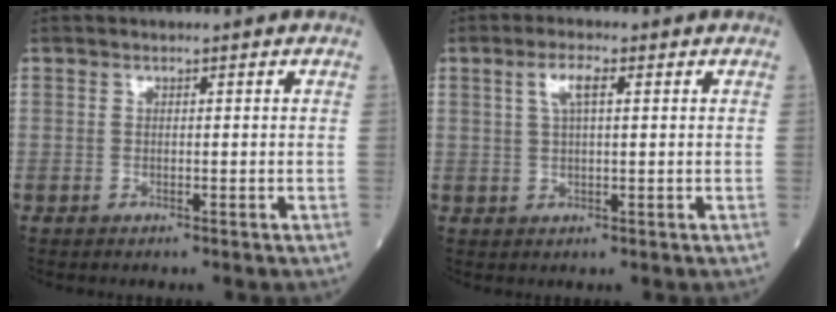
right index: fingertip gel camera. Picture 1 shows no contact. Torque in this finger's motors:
{"motor_torque": [0.11, 0.07, 0.08, 0.05]}